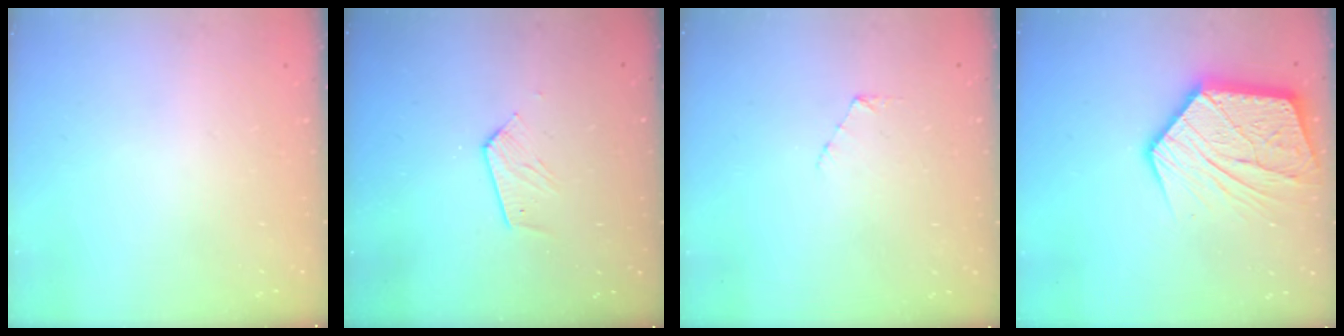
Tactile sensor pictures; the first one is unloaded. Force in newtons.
{"total": 6.2, "press": 6.2, "slide": 0.2}
{"total": 3.2, "press": 3.2, "slide": 0.1}
{"total": 18.8, "press": 18.7, "slide": 1.8}